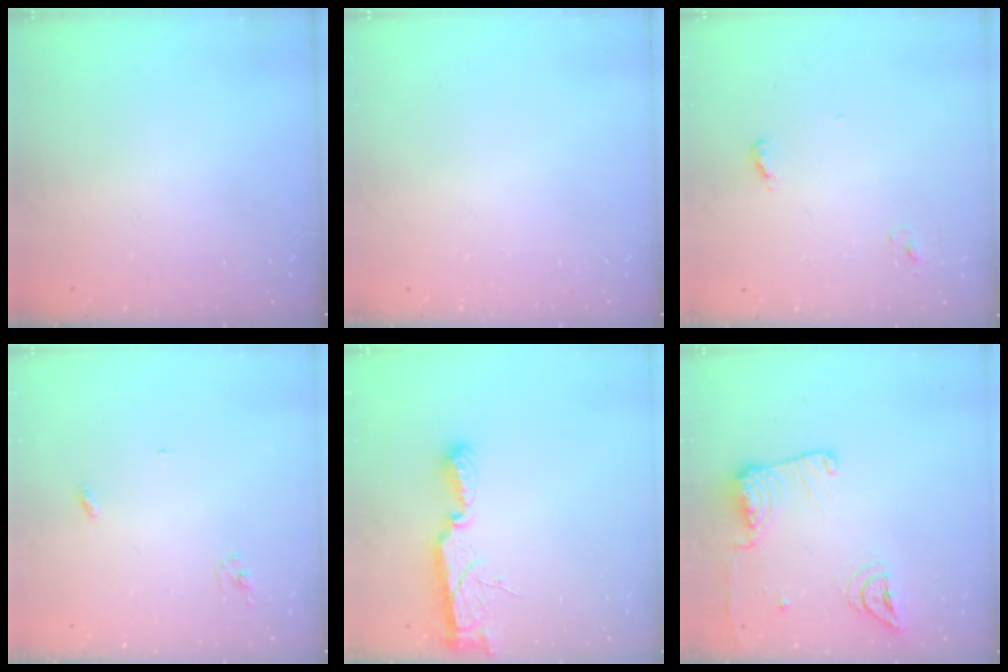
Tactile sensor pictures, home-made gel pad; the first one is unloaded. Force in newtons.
{"total": 0.0}
{"total": 5.9, "press": 5.9, "slide": 0.3}
{"total": 2.8, "press": 2.8, "slide": 0.2}
{"total": 8.4, "press": 8.4, "slide": 0.5}
{"total": 13.5, "press": 13.4, "slide": 1.7}